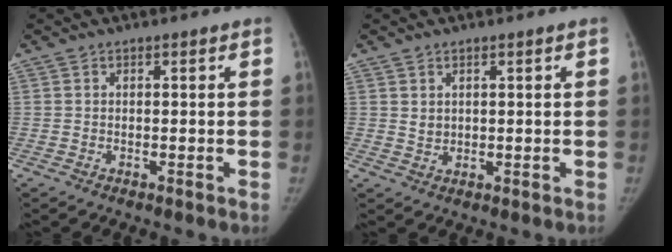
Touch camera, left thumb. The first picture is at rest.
{"total": 1.7, "force": [0.8, 1.3, 0.7], "torque": [-0.005, -0.009, 0.019]}